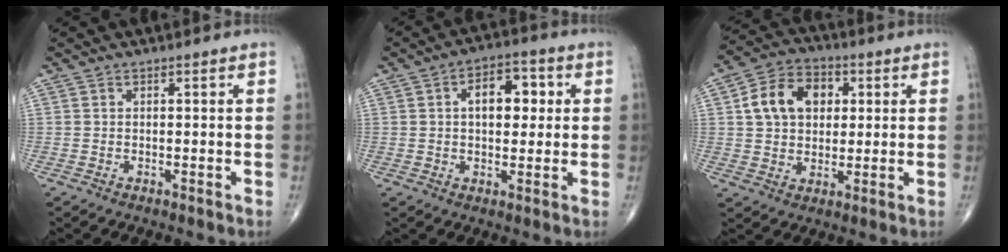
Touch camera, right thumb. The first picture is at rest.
{"total": 8.9, "force": [1.7, 5.2, 6.9], "torque": [-0.076, 0.012, 0.022]}
{"total": 11.6, "force": [2.6, 8.5, 7.4], "torque": [-0.106, 0.009, 0.039]}